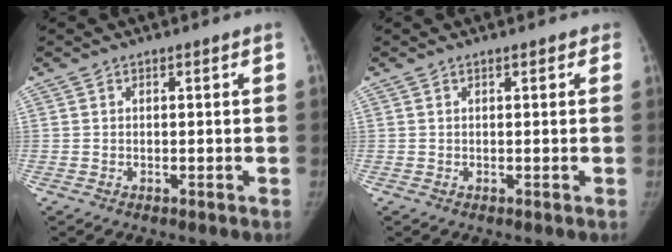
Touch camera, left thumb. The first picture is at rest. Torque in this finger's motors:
{"motor_torque": [-0.13, -0.07, -0.03, 0.16, -0.03]}